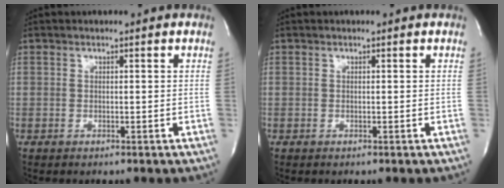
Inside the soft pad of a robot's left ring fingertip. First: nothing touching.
{"total": 0.0}